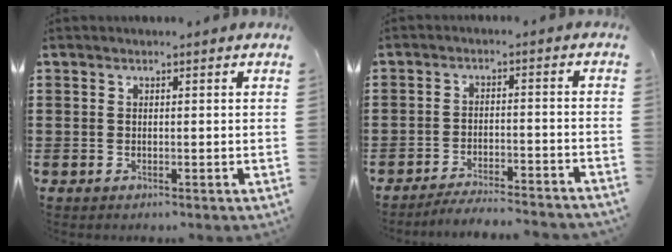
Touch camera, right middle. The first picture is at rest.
{"total": 3.9, "force": [-3.7, -0.1, 0.9], "torque": [-0.017, 0.001, -0.076]}